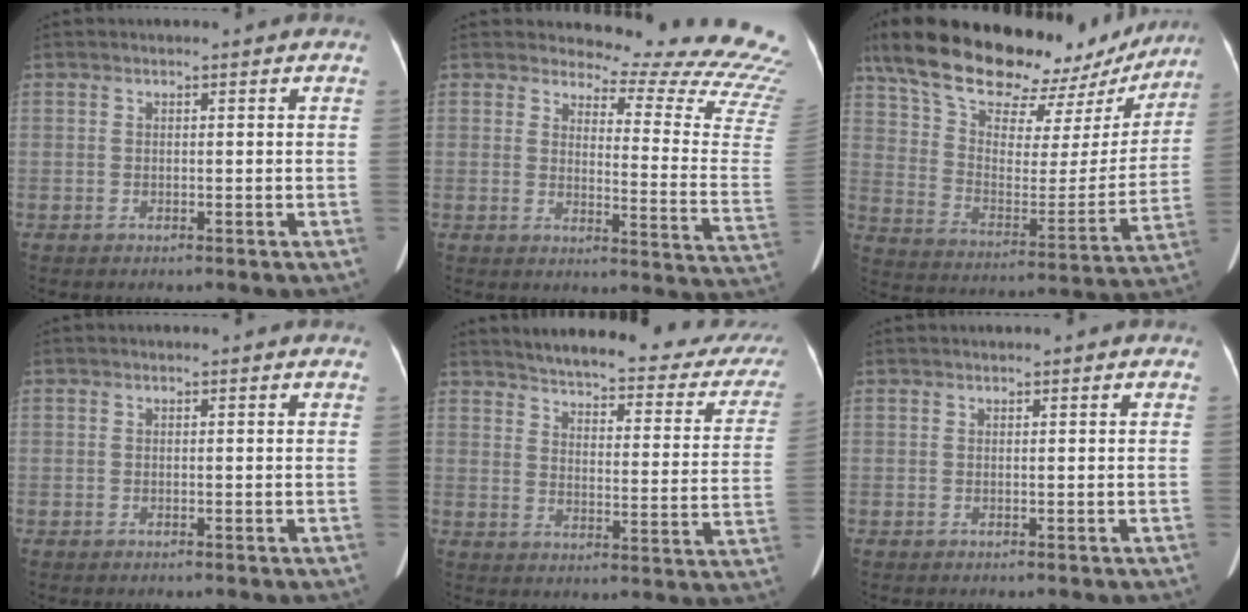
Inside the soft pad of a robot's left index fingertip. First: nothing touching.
{"total": 17.2, "force": [17.1, -0.8, 1.7], "torque": [-0.005, -0.185, 0.169]}
{"total": 29.0, "force": [23.2, 10.8, 13.6], "torque": [-0.233, 0.015, 0.332]}
{"total": 0.5, "force": [0.5, 0.1, 0.2], "torque": [-0.007, -0.003, 0.003]}
{"total": 27.3, "force": [25.0, 4.7, 9.9], "torque": [-0.134, -0.087, 0.287]}
{"total": 1.7, "force": [1.5, -0.1, 0.7], "torque": [-0.012, 0.016, 0.021]}